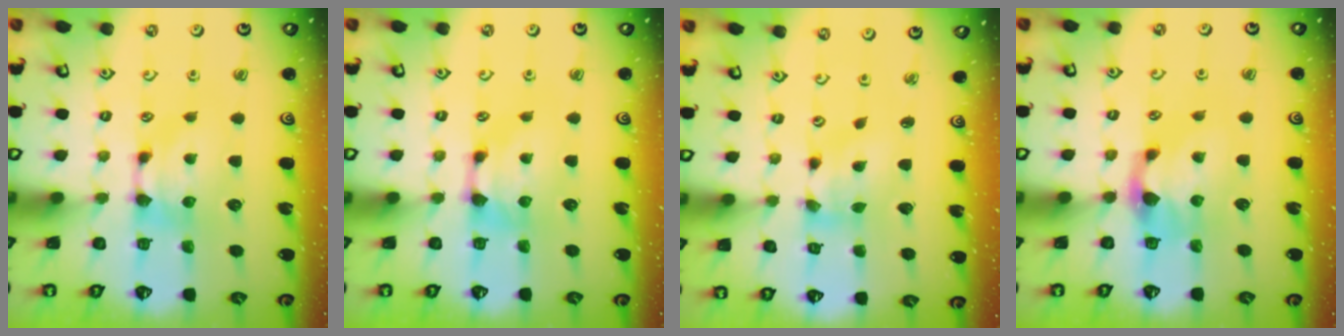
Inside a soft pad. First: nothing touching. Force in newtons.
{"total": 0.6, "press": 0.4, "slide": 0.5}
{"total": 2.4, "press": 1.6, "slide": 1.7}
{"total": 1.5, "press": 0.4, "slide": 1.4}